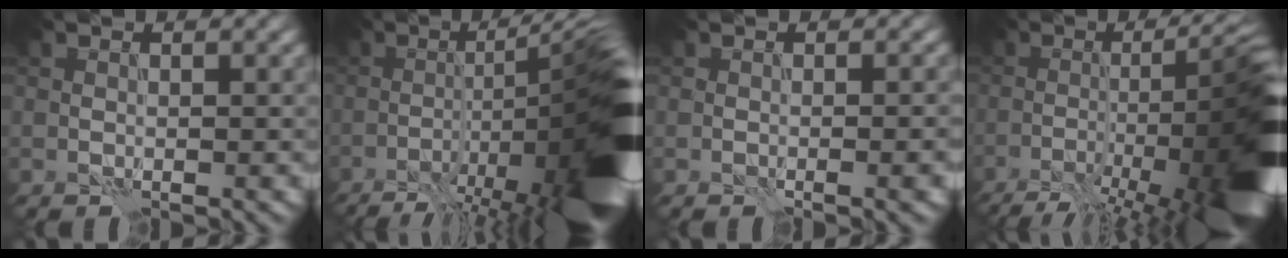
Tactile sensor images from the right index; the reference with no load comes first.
{"total": 17.3, "force": [-7.0, 4.1, 15.3], "torque": [-0.183, -0.001, -0.102]}
{"total": 1.5, "force": [-0.7, 0.1, 1.4], "torque": [-0.016, -0.002, -0.010]}
{"total": 16.0, "force": [-6.7, 4.7, 13.7], "torque": [-0.148, 0.006, -0.094]}